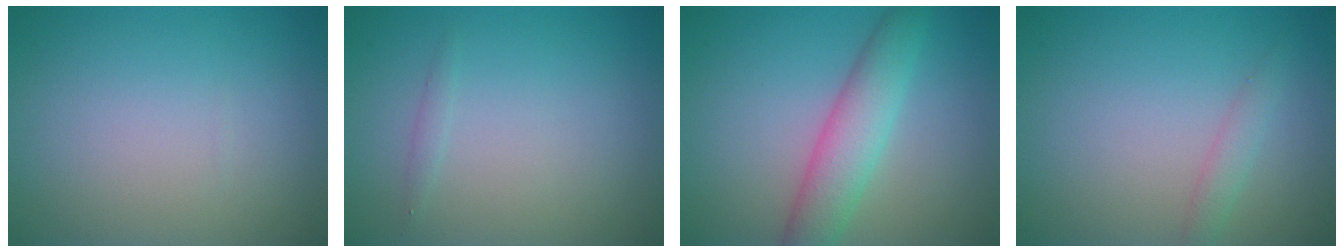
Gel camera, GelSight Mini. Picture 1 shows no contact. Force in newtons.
{"total": 0.6, "press": 0.6, "slide": 0.0}
{"total": 4.5, "press": 4.5, "slide": 0.1}
{"total": 1.4, "press": 1.4, "slide": 0.1}